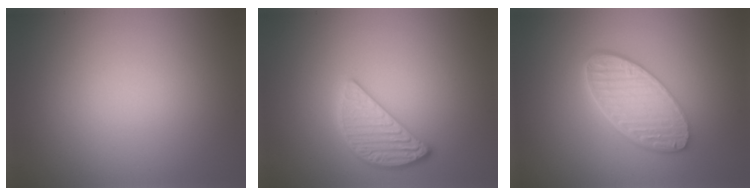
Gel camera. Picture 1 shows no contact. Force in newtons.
{"total": 2.8, "press": 2.8, "slide": 0.6}
{"total": 5.5, "press": 4.4, "slide": 3.3}